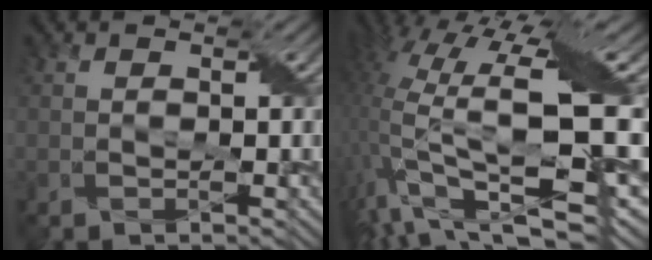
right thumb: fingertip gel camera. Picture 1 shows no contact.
{"total": 17.2, "force": [2.3, 6.7, 15.7], "torque": [-0.345, -0.014, 0.050]}